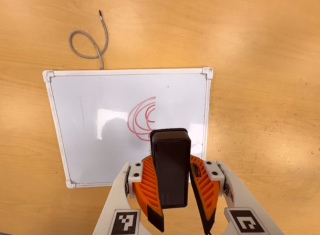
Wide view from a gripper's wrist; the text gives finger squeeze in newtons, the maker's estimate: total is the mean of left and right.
{"total": 11.9, "left": 11.1, "right": 12.6}